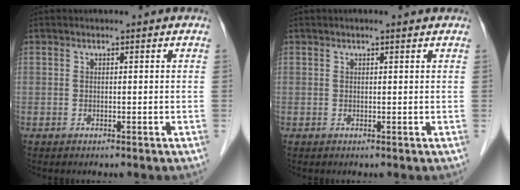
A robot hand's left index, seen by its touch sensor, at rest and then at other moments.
{"total": 1.3, "force": [1.0, 0.1, 0.8], "torque": [-0.015, 0.010, 0.015]}